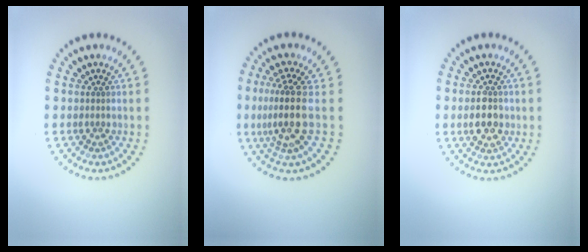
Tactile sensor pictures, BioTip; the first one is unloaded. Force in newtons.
{"total": 4.2, "press": 3.1, "slide": 2.9}
{"total": 2.8, "press": 2.8, "slide": 0.1}